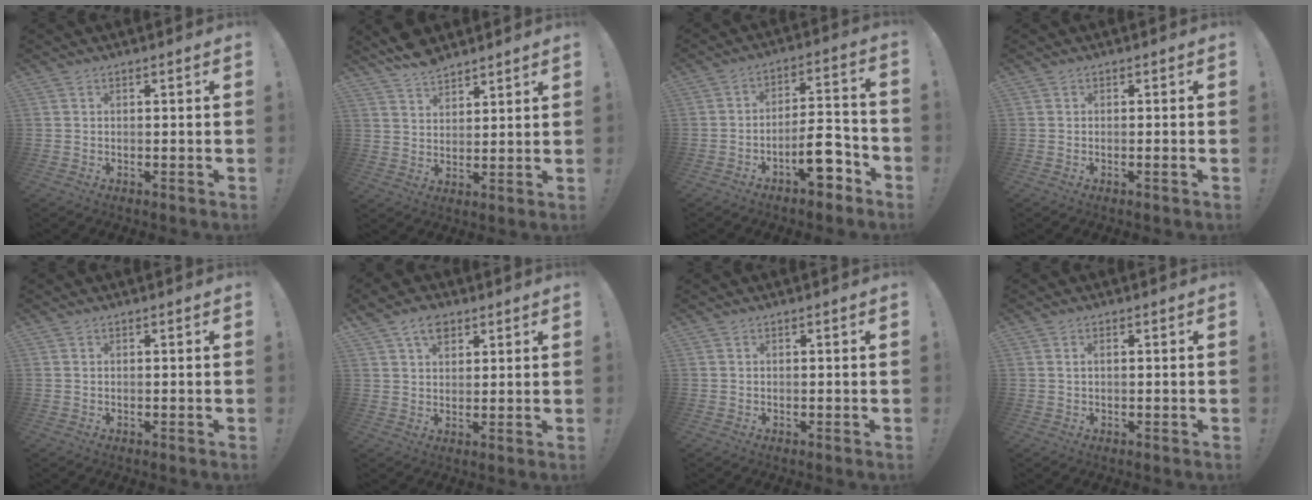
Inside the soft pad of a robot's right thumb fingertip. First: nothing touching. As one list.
[{"total": 8.3, "force": [6.9, 4.3, 1.6], "torque": [-0.035, -0.051, 0.135]}, {"total": 11.3, "force": [-6.4, 4.8, 8.0], "torque": [-0.106, 0.048, -0.104]}, {"total": 1.1, "force": [-0.2, -0.2, 1.0], "torque": [-0.017, -0.001, -0.003]}, {"total": 0.0}, {"total": 7.4, "force": [4.4, 4.6, 3.8], "torque": [-0.056, -0.012, 0.081]}, {"total": 0.0}, {"total": 1.0, "force": [0.6, 0.3, 0.8], "torque": [-0.017, 0.002, 0.010]}]